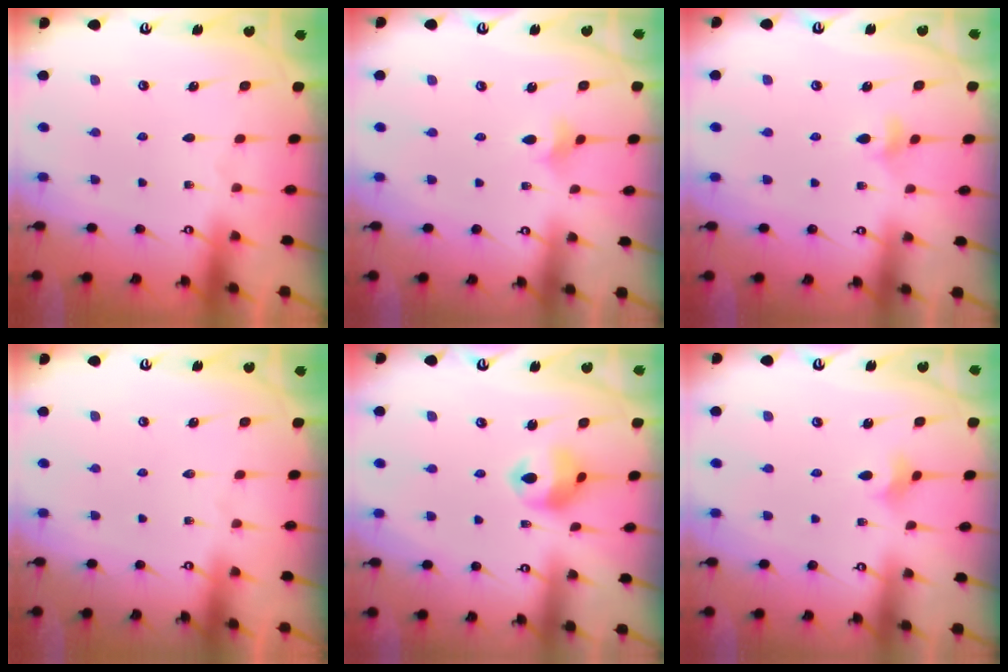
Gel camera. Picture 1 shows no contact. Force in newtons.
{"total": 2.5, "press": 2.4, "slide": 0.6}
{"total": 4.2, "press": 4.1, "slide": 0.9}
{"total": 0.0}
{"total": 9.9, "press": 9.8, "slide": 1.2}
{"total": 2.5, "press": 2.5, "slide": 0.4}